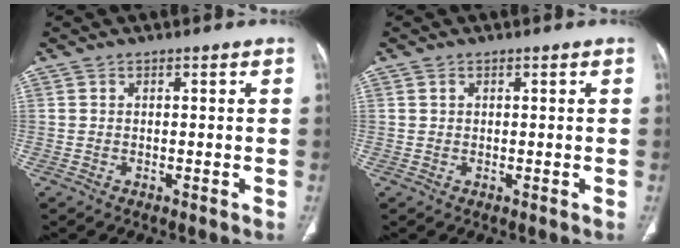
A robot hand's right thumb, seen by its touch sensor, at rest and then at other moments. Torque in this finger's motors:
{"motor_torque": [-0.06, -0.16, -0.36, 0.20, 0.04]}